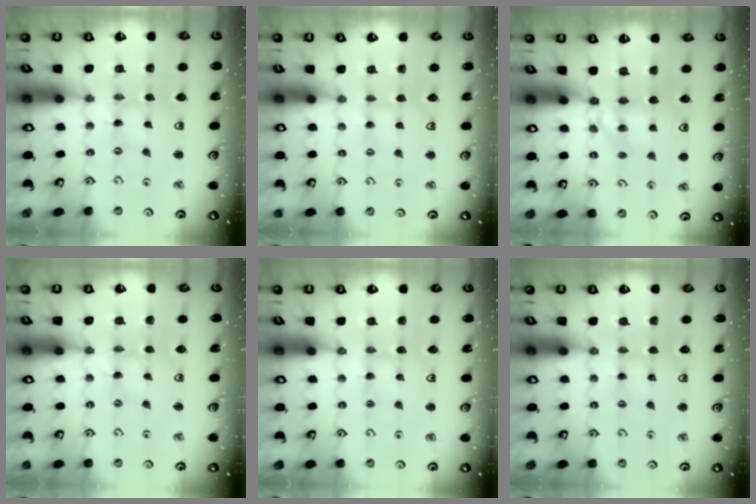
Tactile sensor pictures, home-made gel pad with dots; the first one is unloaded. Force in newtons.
{"total": 1.8, "press": 1.8, "slide": 0.3}
{"total": 5.7, "press": 5.6, "slide": 0.6}
{"total": 1.0, "press": 1.0, "slide": 0.2}
{"total": 2.5, "press": 2.5, "slide": 0.2}
{"total": 2.0, "press": 2.0, "slide": 0.3}